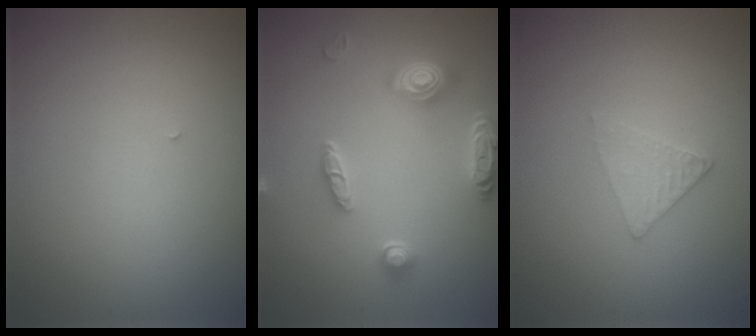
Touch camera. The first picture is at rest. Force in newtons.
{"total": 4.8, "press": 4.0, "slide": 2.8}
{"total": 1.6, "press": 1.6, "slide": 0.2}